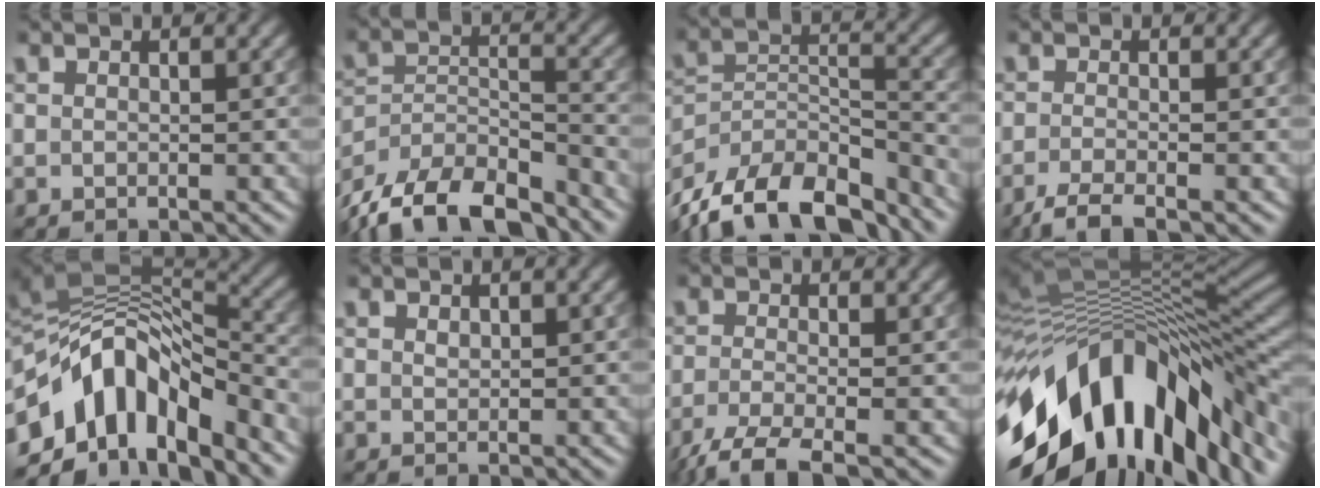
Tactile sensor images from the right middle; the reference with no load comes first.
{"total": 12.8, "force": [-10.9, 4.5, 5.0], "torque": [-0.089, -0.008, -0.170]}
{"total": 14.2, "force": [-11.5, 5.9, 5.9], "torque": [-0.104, 0.004, -0.178]}
{"total": 2.8, "force": [-2.0, 0.4, 1.9], "torque": [-0.035, -0.009, -0.050]}
{"total": 11.6, "force": [-5.1, 6.4, 8.2], "torque": [-0.130, 0.016, -0.096]}
{"total": 0.5, "force": [0.3, 0.3, 0.2], "torque": [-0.004, 0.000, 0.007]}
{"total": 4.1, "force": [-2.8, 0.8, 2.8], "torque": [-0.053, -0.012, -0.065]}
{"total": 16.3, "force": [-6.8, 8.2, 12.2], "torque": [-0.212, 0.000, -0.114]}